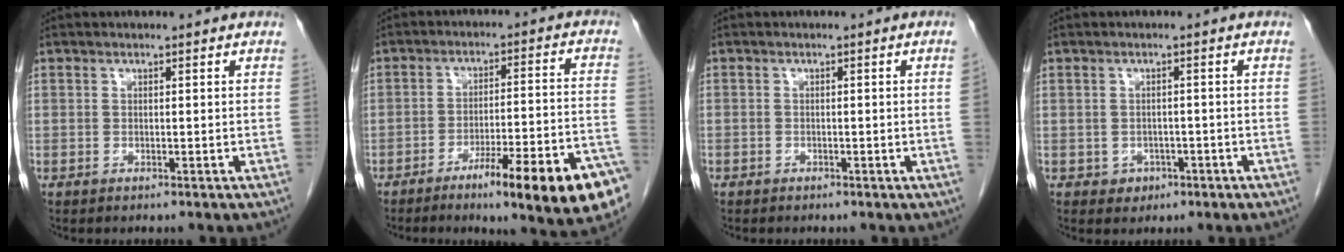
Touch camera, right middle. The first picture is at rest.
{"total": 17.0, "force": [-9.8, 1.3, 13.8], "torque": [-0.134, 0.008, -0.134]}
{"total": 0.8, "force": [-0.3, -0.2, 0.7], "torque": [-0.014, 0.003, -0.006]}
{"total": 2.4, "force": [-1.1, 2.0, 0.7], "torque": [-0.008, 0.007, -0.005]}